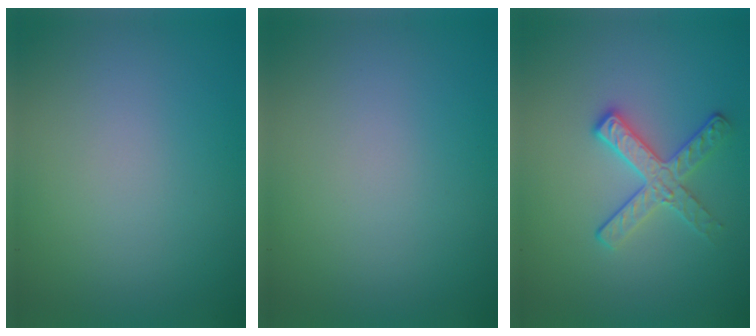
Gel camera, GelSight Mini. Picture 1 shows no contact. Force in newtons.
{"total": 0.0}
{"total": 2.8, "press": 2.6, "slide": 1.1}